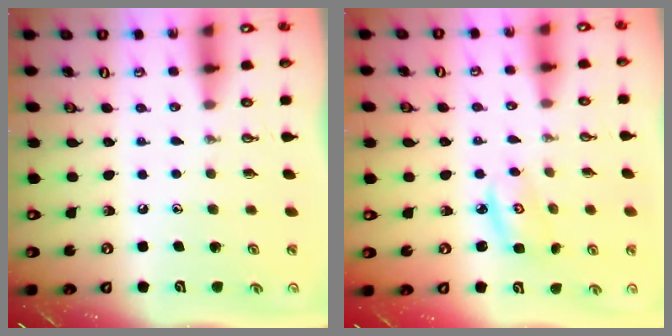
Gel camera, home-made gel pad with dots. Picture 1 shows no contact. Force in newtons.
{"total": 3.9, "press": 3.9, "slide": 0.3}